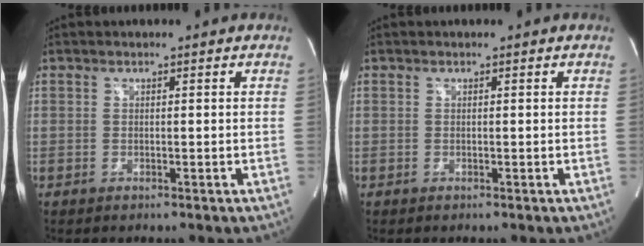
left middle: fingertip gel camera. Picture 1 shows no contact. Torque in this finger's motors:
{"motor_torque": [0.01, 0.01, -0.01, -0.01]}